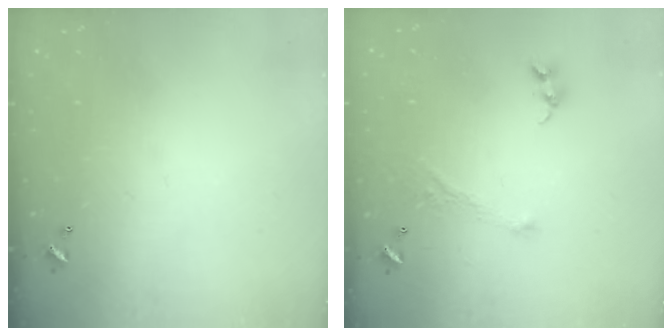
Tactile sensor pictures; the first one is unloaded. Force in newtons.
{"total": 2.9, "press": 2.8, "slide": 0.4}